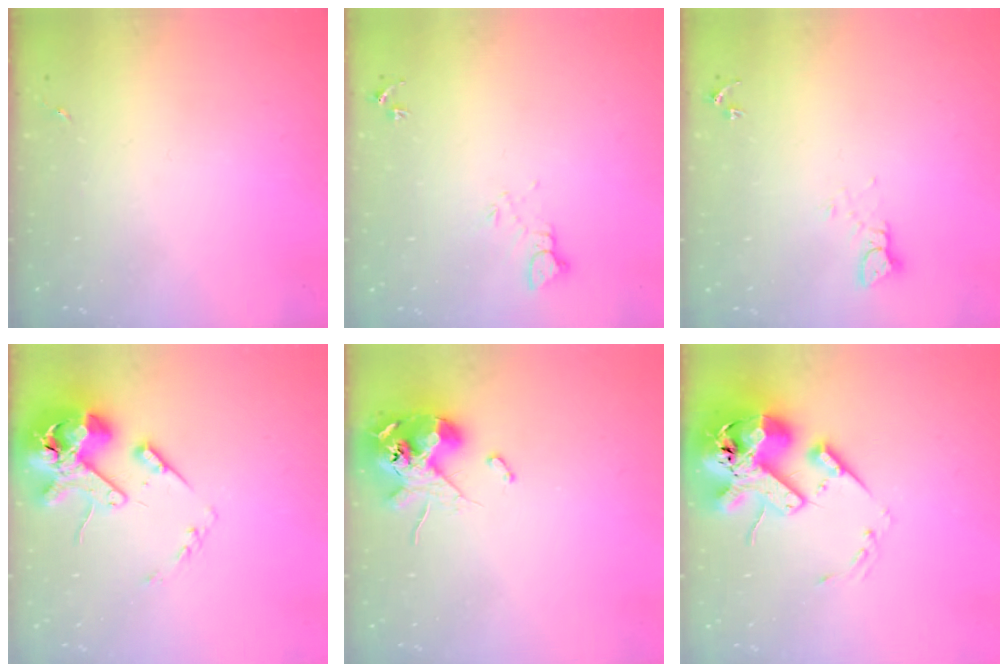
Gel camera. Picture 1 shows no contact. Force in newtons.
{"total": 3.9, "press": 3.8, "slide": 0.4}
{"total": 3.7, "press": 3.7, "slide": 0.3}
{"total": 15.9, "press": 15.7, "slide": 2.5}
{"total": 12.1, "press": 11.9, "slide": 2.2}
{"total": 18.6, "press": 18.4, "slide": 3.2}